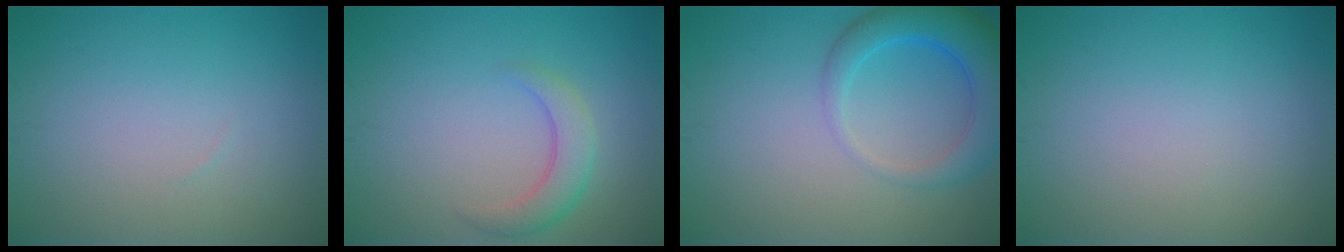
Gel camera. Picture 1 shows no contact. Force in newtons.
{"total": 2.8, "press": 2.8, "slide": 0.1}
{"total": 5.2, "press": 5.2, "slide": 0.5}
{"total": 0.0}